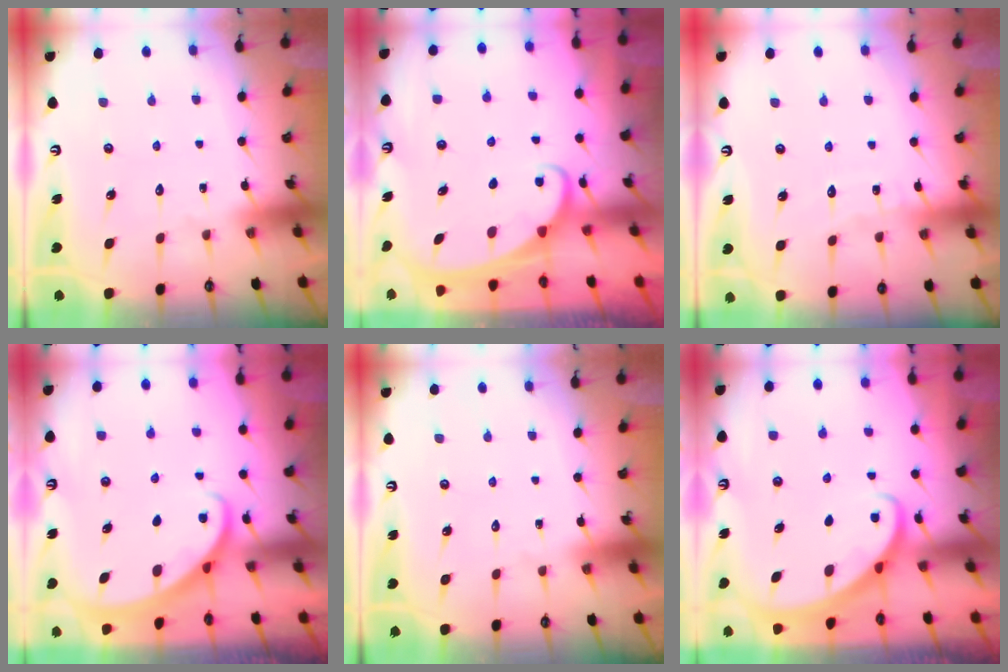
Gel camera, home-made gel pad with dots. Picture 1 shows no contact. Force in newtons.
{"total": 2.0, "press": 2.0, "slide": 0.1}
{"total": 5.8, "press": 5.8, "slide": 0.4}
{"total": 1.9, "press": 1.9, "slide": 0.2}
{"total": 0.0}
{"total": 2.6, "press": 2.6, "slide": 0.2}